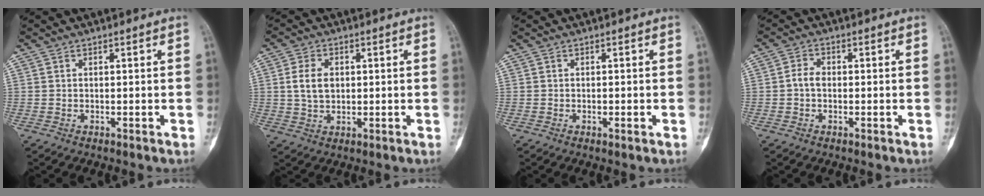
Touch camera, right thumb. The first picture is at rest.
{"total": 5.7, "force": [0.8, 4.0, 4.0], "torque": [-0.066, -0.002, 0.017]}
{"total": 1.3, "force": [-0.4, 0.5, 1.2], "torque": [-0.017, 0.002, -0.005]}
{"total": 2.6, "force": [-0.4, 1.9, 1.8], "torque": [-0.027, 0.010, -0.014]}